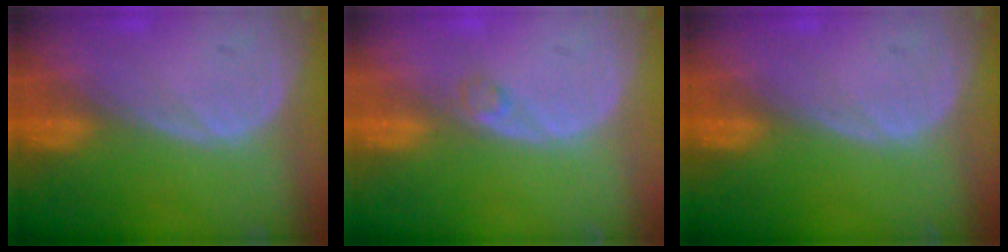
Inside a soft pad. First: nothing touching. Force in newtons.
{"total": 1.2, "press": 1.2, "slide": 0.1}
{"total": 0.0}